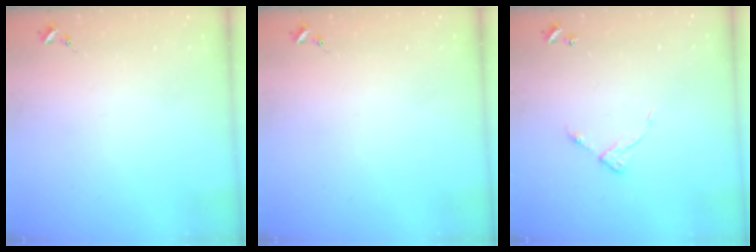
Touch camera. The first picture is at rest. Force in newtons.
{"total": 0.0}
{"total": 5.8, "press": 5.7, "slide": 0.6}